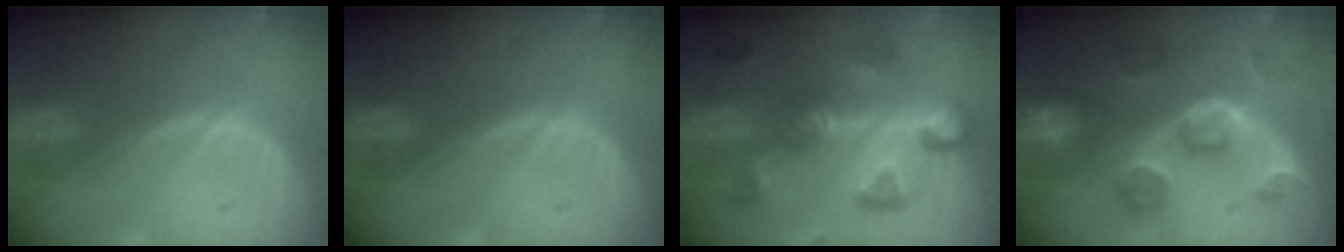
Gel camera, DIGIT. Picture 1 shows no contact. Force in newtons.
{"total": 0.0}
{"total": 8.4, "press": 8.4, "slide": 0.7}
{"total": 8.4, "press": 8.1, "slide": 2.4}